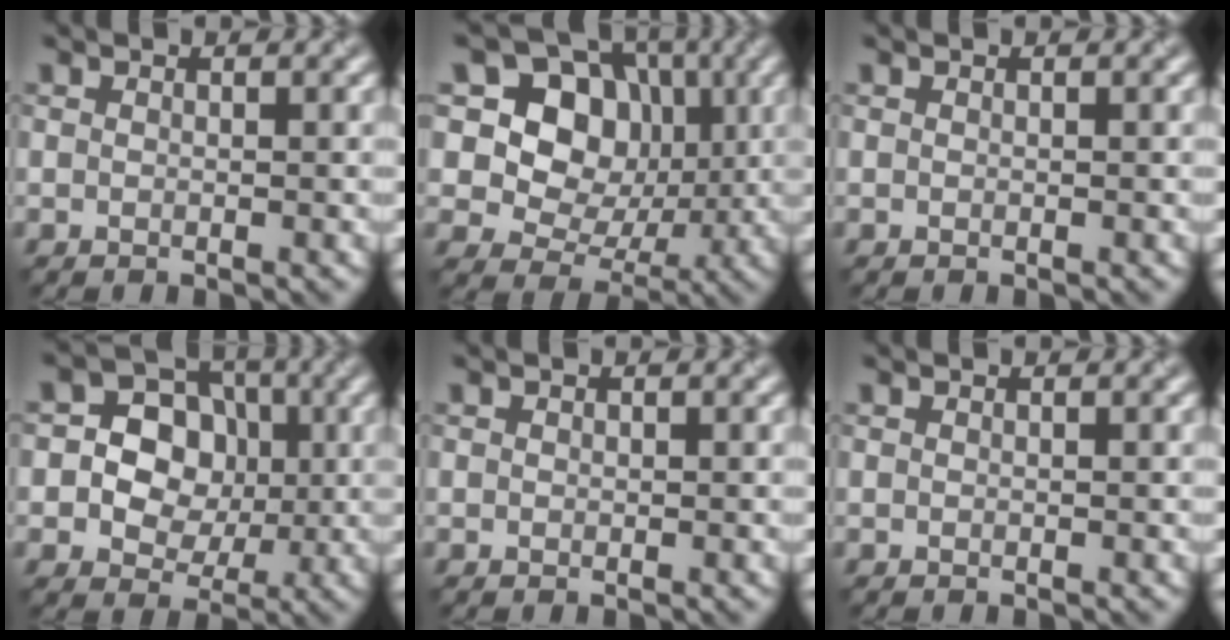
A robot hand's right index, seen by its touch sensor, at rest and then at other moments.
{"total": 10.8, "force": [3.1, 8.7, 5.6], "torque": [-0.111, 0.031, 0.035]}
{"total": 0.0}
{"total": 6.9, "force": [0.7, 6.1, 3.2], "torque": [-0.031, 0.023, -0.009]}
{"total": 0.0}
{"total": 0.0}